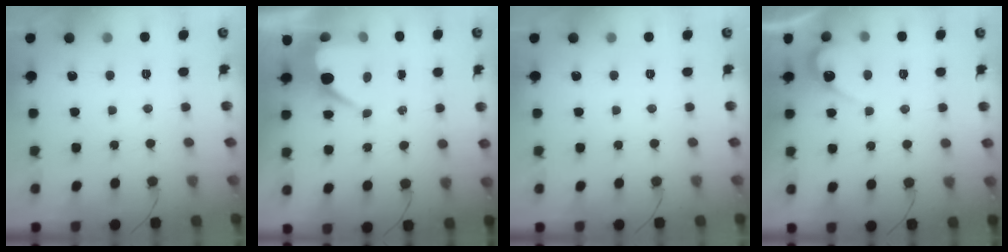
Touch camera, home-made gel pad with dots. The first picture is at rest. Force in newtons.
{"total": 7.6, "press": 7.5, "slide": 0.9}
{"total": 0.0}
{"total": 5.4, "press": 5.4, "slide": 0.3}